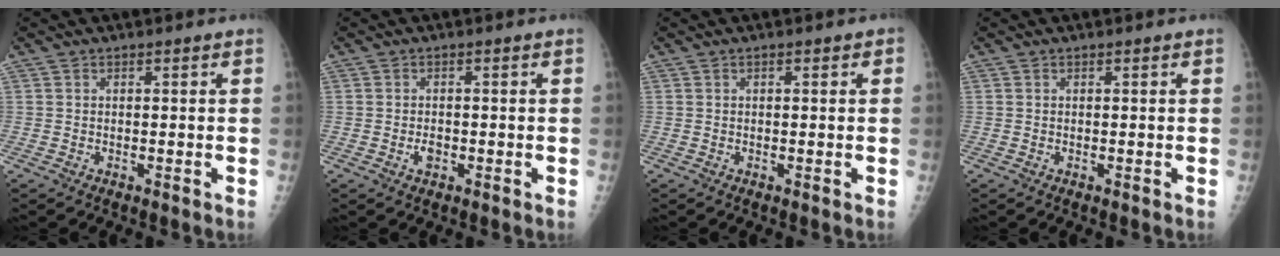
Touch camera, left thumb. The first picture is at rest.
{"total": 1.6, "force": [-0.4, 1.0, 1.1], "torque": [-0.017, 0.001, -0.006]}
{"total": 0.9, "force": [0.4, 0.4, 0.7], "torque": [-0.007, 0.002, 0.004]}
{"total": 0.0}